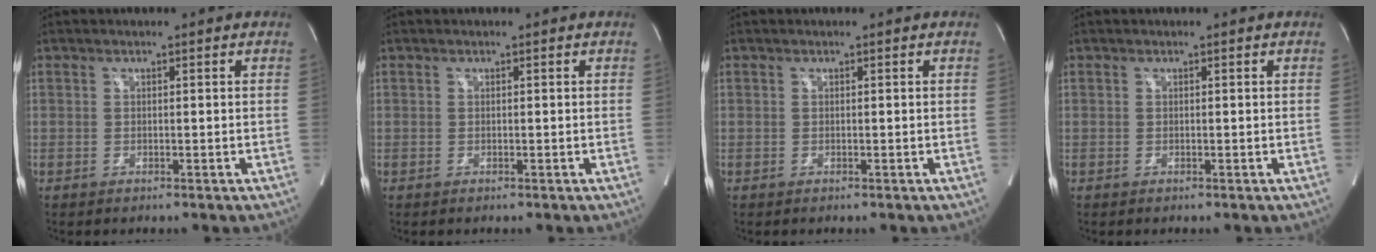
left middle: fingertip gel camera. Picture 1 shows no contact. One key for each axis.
{"total": 0.0}
{"total": 0.0}
{"total": 0.0}